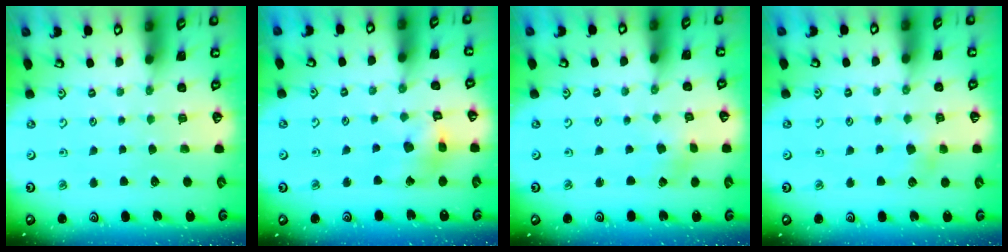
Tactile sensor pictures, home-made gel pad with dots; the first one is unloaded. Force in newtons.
{"total": 9.4, "press": 9.4, "slide": 1.1}
{"total": 0.0}
{"total": 4.2, "press": 4.2, "slide": 0.3}